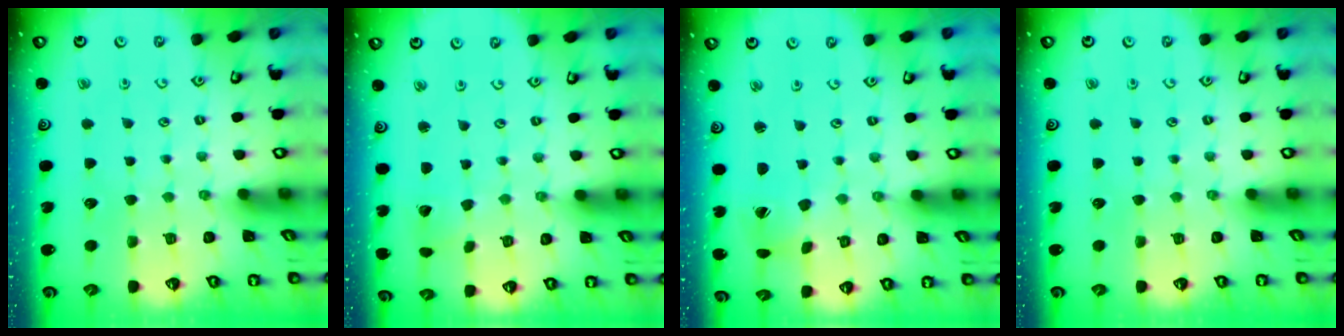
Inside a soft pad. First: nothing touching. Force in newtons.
{"total": 2.0, "press": 2.0, "slide": 0.2}
{"total": 2.5, "press": 2.5, "slide": 0.4}
{"total": 0.0}